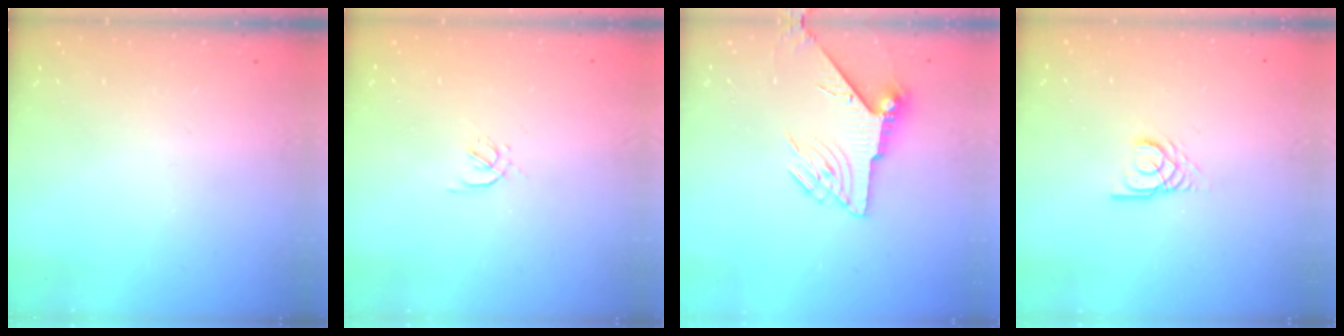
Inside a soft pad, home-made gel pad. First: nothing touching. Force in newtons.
{"total": 1.6, "press": 1.6, "slide": 0.4}
{"total": 7.0, "press": 7.0, "slide": 0.7}
{"total": 3.1, "press": 3.1, "slide": 0.1}